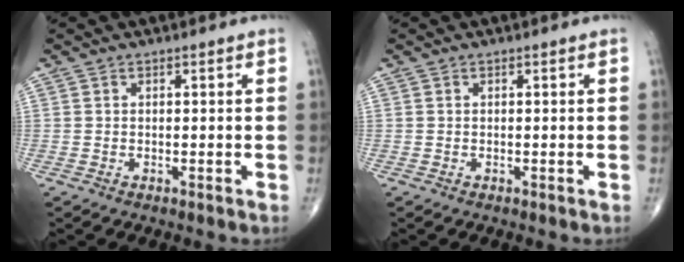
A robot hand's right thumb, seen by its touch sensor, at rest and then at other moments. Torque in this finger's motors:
{"motor_torque": [0.00, -0.01, 0.12, 0.12, 0.03]}